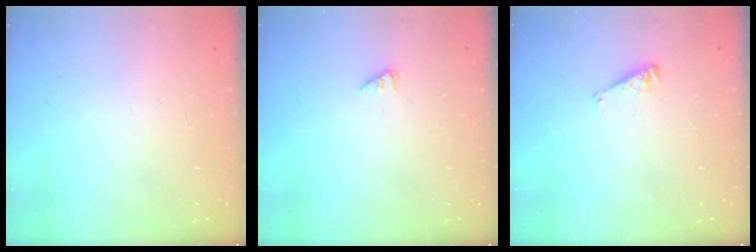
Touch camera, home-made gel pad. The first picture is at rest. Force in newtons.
{"total": 0.7, "press": 0.7, "slide": 0.2}
{"total": 4.8, "press": 4.8, "slide": 0.4}